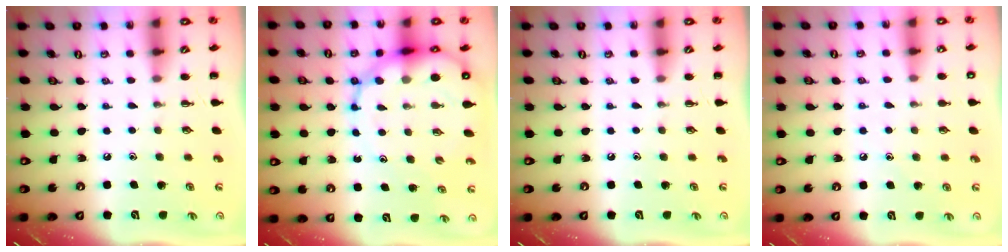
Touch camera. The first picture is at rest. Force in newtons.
{"total": 16.6, "press": 16.1, "slide": 4.1}
{"total": 0.0}
{"total": 7.0, "press": 6.7, "slide": 1.9}